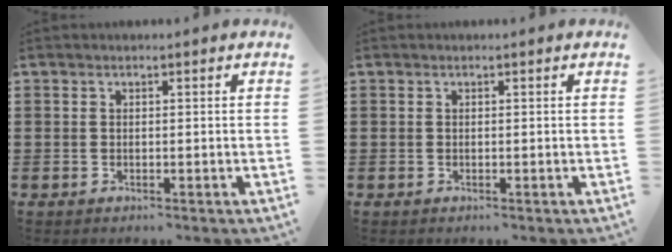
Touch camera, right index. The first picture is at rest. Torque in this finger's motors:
{"motor_torque": [0.00, 0.00, 0.00, 0.00]}